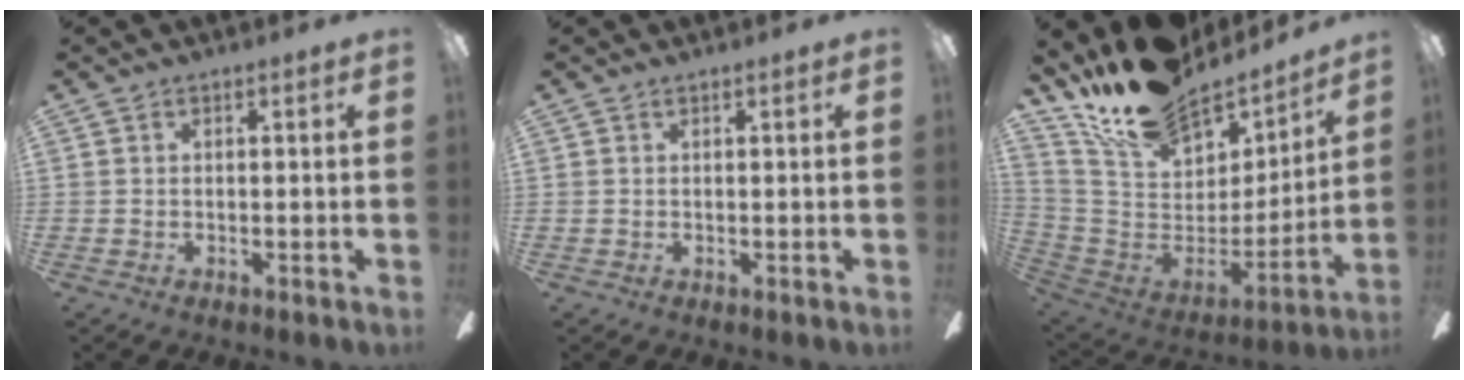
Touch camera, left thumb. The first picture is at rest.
{"total": 0.0}
{"total": 20.7, "force": [17.0, 9.0, 7.7], "torque": [-0.146, -0.119, 0.308]}